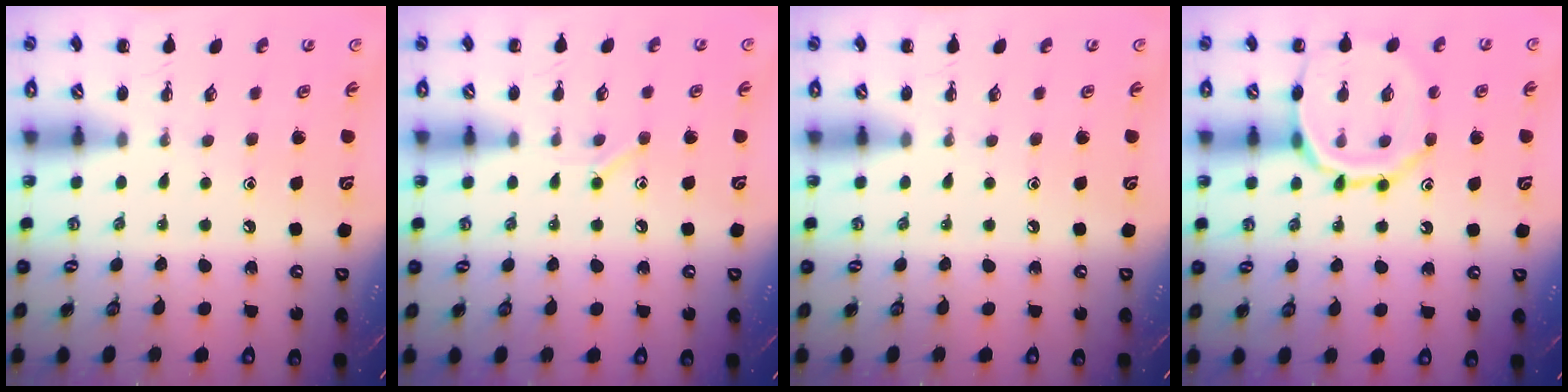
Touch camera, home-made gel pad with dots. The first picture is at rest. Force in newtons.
{"total": 6.2, "press": 6.1, "slide": 0.9}
{"total": 0.0}
{"total": 12.9, "press": 12.9, "slide": 1.2}